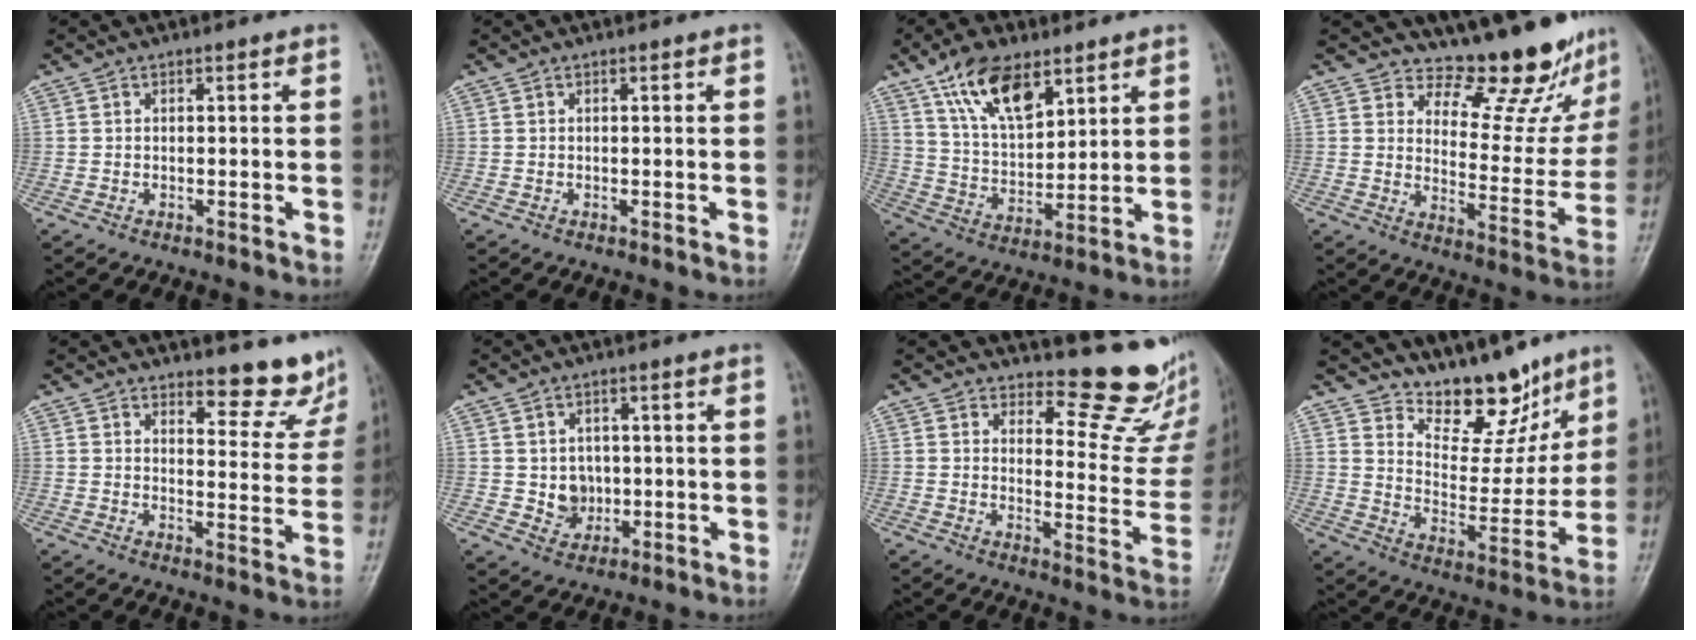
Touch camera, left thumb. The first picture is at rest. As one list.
[{"total": 0.0}, {"total": 13.1, "force": [7.9, 6.2, 8.4], "torque": [-0.126, -0.034, 0.152]}, {"total": 15.0, "force": [13.8, 4.7, 3.7], "torque": [-0.002, -0.133, 0.173]}, {"total": 9.1, "force": [8.1, 2.9, 2.9], "torque": [-0.006, -0.075, 0.094]}, {"total": 4.9, "force": [0.1, 4.3, 2.3], "torque": [-0.009, 0.000, 0.008]}, {"total": 13.7, "force": [12.5, 4.4, 3.8], "torque": [-0.002, -0.133, 0.140]}, {"total": 13.8, "force": [10.9, 6.2, 5.8], "torque": [-0.037, -0.080, 0.182]}]